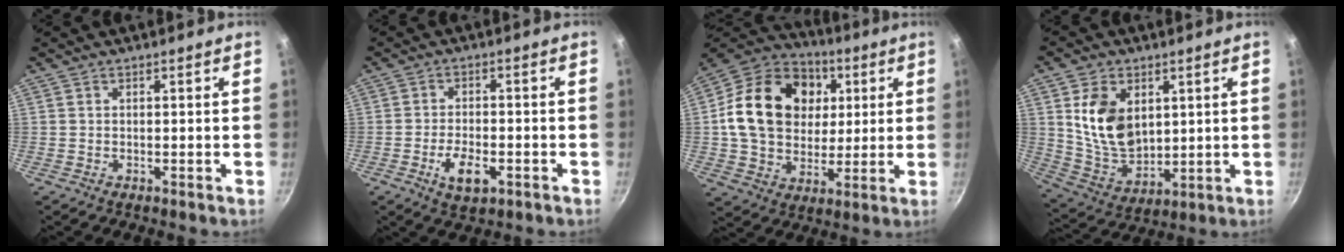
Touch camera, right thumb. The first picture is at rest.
{"total": 6.5, "force": [-2.6, 3.1, 5.1], "torque": [-0.084, 0.010, -0.041]}
{"total": 22.2, "force": [4.3, 17.2, 13.3], "torque": [-0.209, 0.013, 0.071]}
{"total": 13.4, "force": [3.5, 9.2, 9.0], "torque": [-0.139, -0.029, 0.080]}